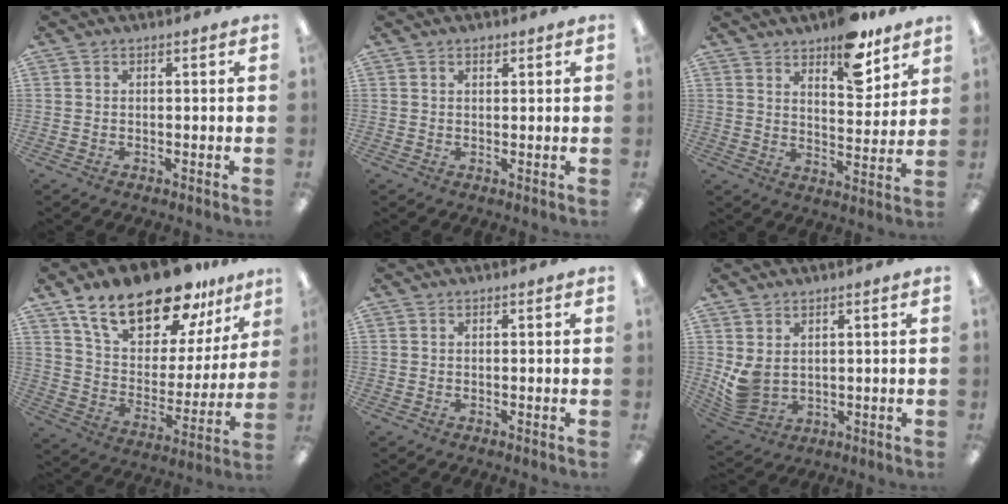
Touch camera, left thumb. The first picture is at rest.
{"total": 1.2, "force": [0.9, 0.5, 0.6], "torque": [-0.012, 0.000, 0.016]}
{"total": 12.9, "force": [9.4, 5.6, 6.8], "torque": [-0.072, -0.061, 0.161]}
{"total": 22.1, "force": [16.3, 9.5, 11.6], "torque": [-0.200, -0.099, 0.286]}
{"total": 0.0}
{"total": 5.5, "force": [2.3, 3.8, 3.3], "torque": [-0.077, -0.017, 0.044]}